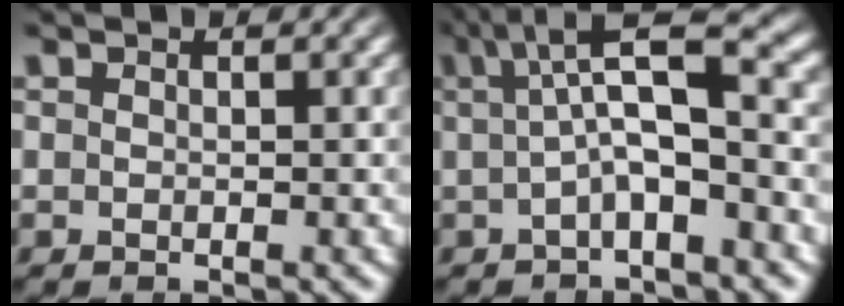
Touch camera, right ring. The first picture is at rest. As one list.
[{"total": 5.8, "force": [0.9, 1.9, 5.4], "torque": [-0.076, 0.011, 0.011]}]